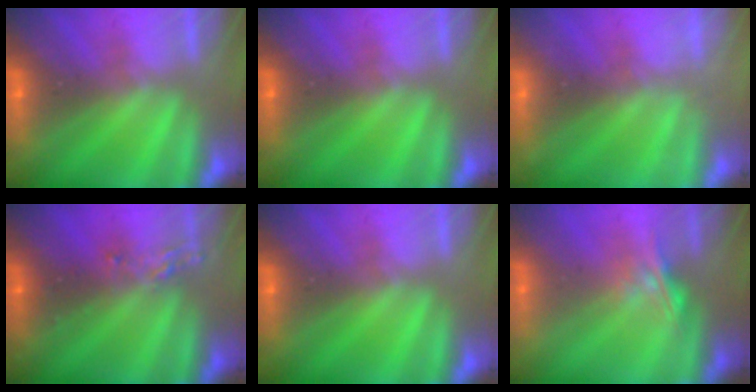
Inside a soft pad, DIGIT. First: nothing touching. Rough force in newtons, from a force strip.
{"total": 0.0}
{"total": 2.1}
{"total": 2.5}
{"total": 0.0}
{"total": 1.4}